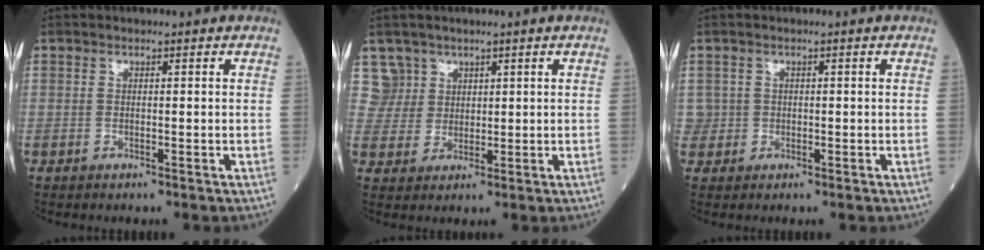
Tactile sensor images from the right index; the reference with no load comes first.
{"total": 4.2, "force": [2.6, 3.2, -1.0], "torque": [0.030, 0.008, 0.052]}
{"total": 1.7, "force": [0.0, 1.7, -0.2], "torque": [0.016, 0.007, -0.003]}